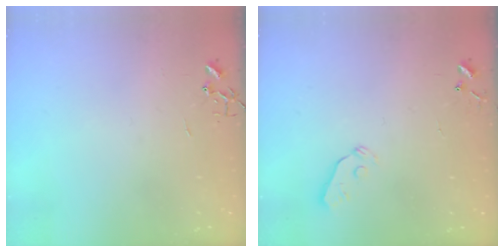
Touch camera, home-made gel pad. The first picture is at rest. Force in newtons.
{"total": 3.2, "press": 3.1, "slide": 0.6}